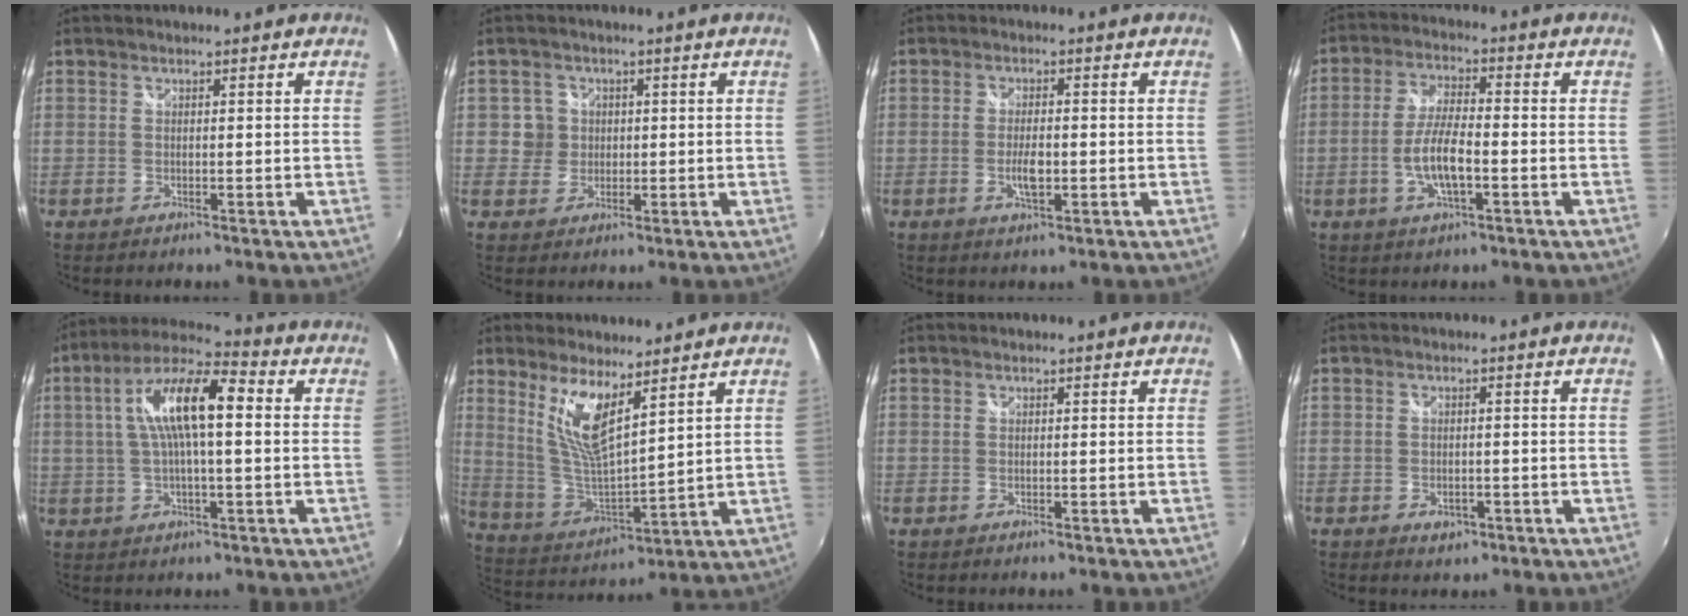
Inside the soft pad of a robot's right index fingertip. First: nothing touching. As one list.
[{"total": 3.7, "force": [0.1, 3.7, 0.1], "torque": [0.008, 0.012, 0.001]}, {"total": 3.9, "force": [-1.0, 1.6, 3.4], "torque": [-0.068, -0.004, -0.018]}, {"total": 7.6, "force": [-2.4, 2.1, 6.9], "torque": [-0.140, 0.000, -0.045]}, {"total": 13.3, "force": [1.8, 3.8, 12.6], "torque": [-0.234, 0.024, 0.024]}, {"total": 10.9, "force": [6.6, 2.6, 8.2], "torque": [-0.158, -0.011, 0.137]}, {"total": 0.0}, {"total": 3.1, "force": [-1.7, 2.1, 1.5], "torque": [-0.032, -0.005, -0.024]}]